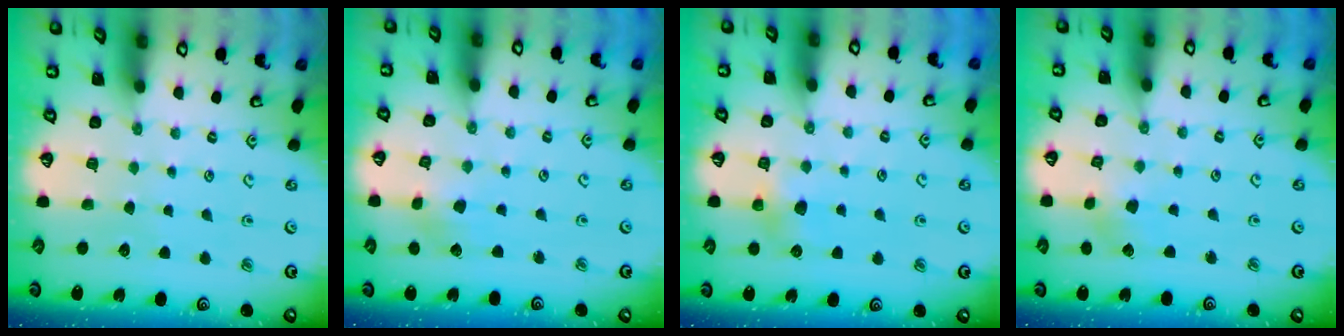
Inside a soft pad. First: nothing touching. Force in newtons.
{"total": 2.6, "press": 2.6, "slide": 0.3}
{"total": 5.4, "press": 5.3, "slide": 0.5}
{"total": 2.8, "press": 2.8, "slide": 0.5}